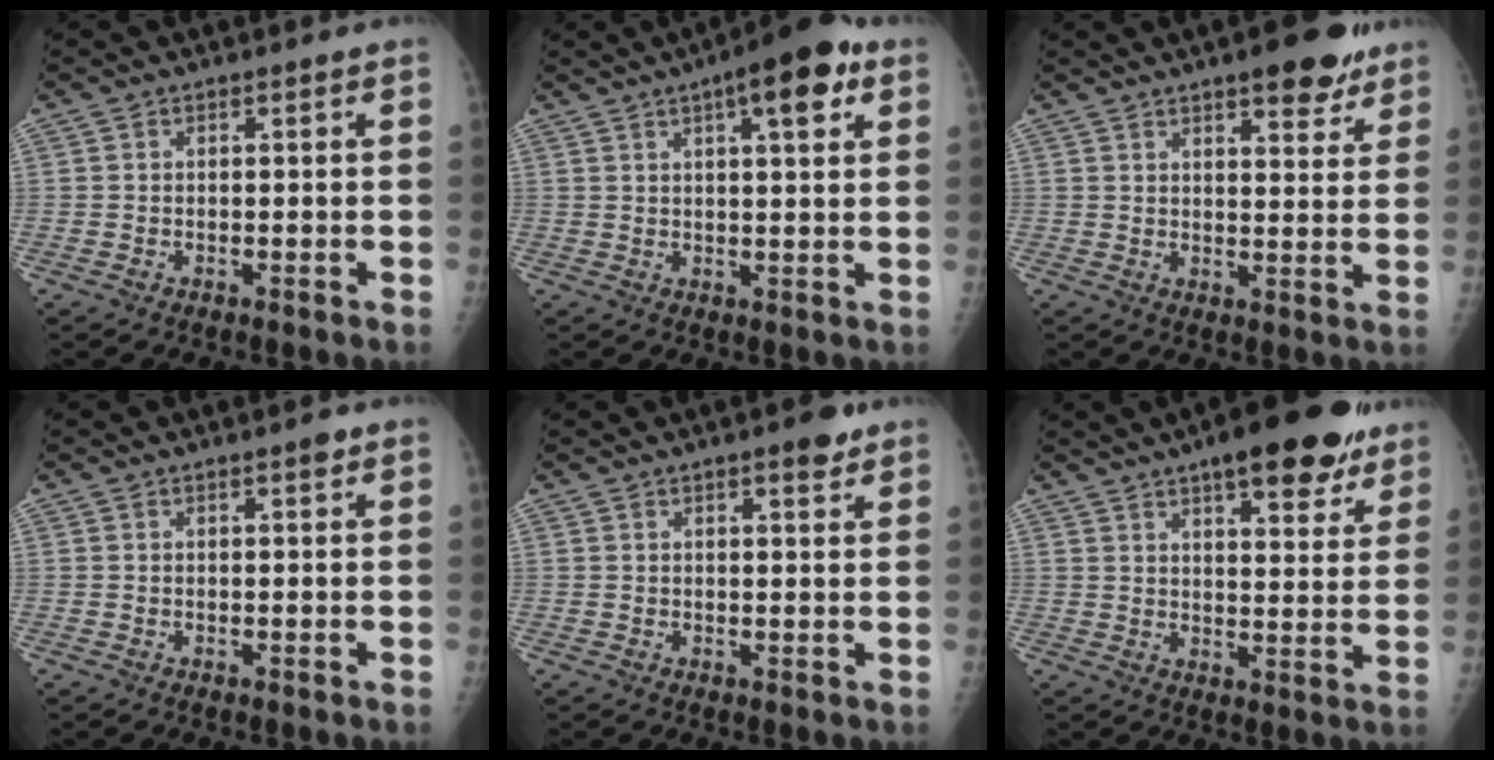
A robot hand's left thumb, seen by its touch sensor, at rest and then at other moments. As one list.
[{"total": 10.8, "force": [5.2, 3.3, 9.0], "torque": [-0.108, -0.002, 0.066]}, {"total": 9.7, "force": [6.3, 3.4, 6.5], "torque": [-0.059, -0.029, 0.081]}, {"total": 1.4, "force": [0.8, 0.3, 1.1], "torque": [-0.016, -0.001, 0.011]}, {"total": 4.1, "force": [2.6, 1.2, 2.9], "torque": [-0.033, -0.011, 0.031]}, {"total": 16.3, "force": [10.3, 5.7, 11.3], "torque": [-0.123, -0.036, 0.144]}]